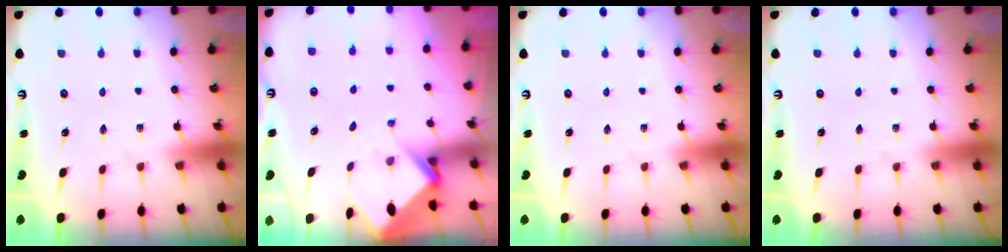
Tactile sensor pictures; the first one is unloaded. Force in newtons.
{"total": 3.3, "press": 3.3, "slide": 0.3}
{"total": 0.0}
{"total": 0.0}